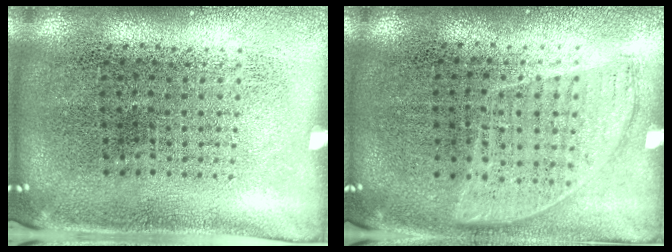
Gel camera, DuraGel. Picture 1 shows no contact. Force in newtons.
{"total": 0.9, "press": 0.8, "slide": 0.5}